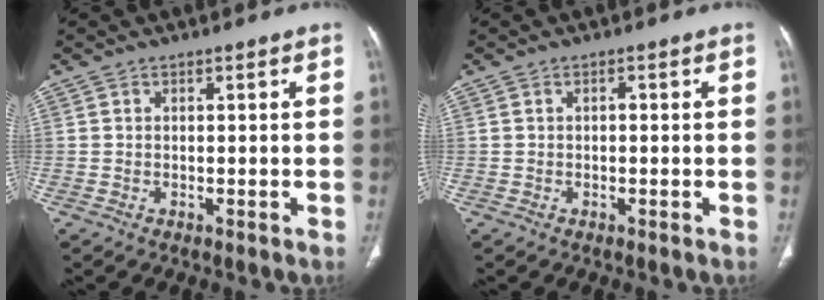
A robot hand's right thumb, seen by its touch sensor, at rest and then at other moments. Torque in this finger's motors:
{"motor_torque": [0.20, 0.10, 0.46, 0.07, -0.01]}